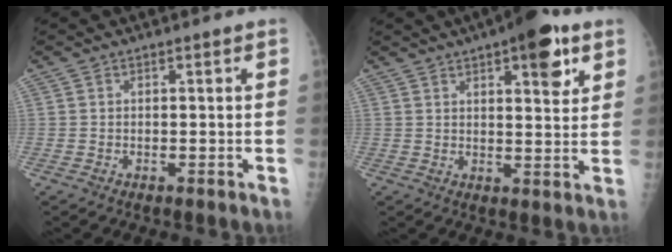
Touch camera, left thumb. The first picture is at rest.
{"total": 10.2, "force": [5.3, 3.6, 7.9], "torque": [-0.084, -0.019, 0.068]}